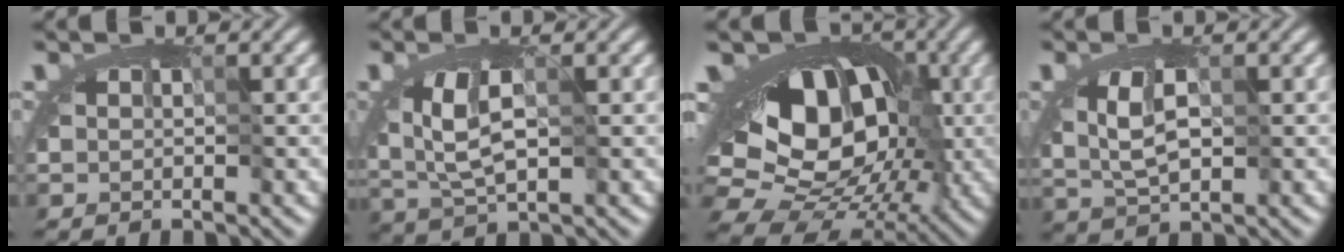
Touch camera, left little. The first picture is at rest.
{"total": 3.3, "force": [-0.3, 1.7, 2.8], "torque": [-0.051, -0.009, -0.002]}
{"total": 13.9, "force": [0.5, 10.2, 9.4], "torque": [-0.127, 0.023, -0.014]}
{"total": 2.9, "force": [-0.4, 1.6, 2.4], "torque": [-0.037, -0.006, -0.006]}